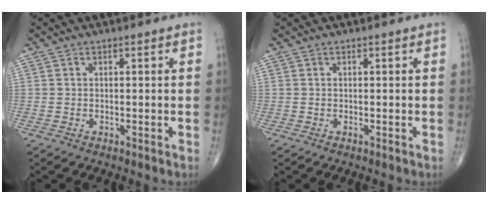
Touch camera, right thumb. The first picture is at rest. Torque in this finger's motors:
{"motor_torque": [-0.02, 0.02, 0.00, 0.00, 0.00]}